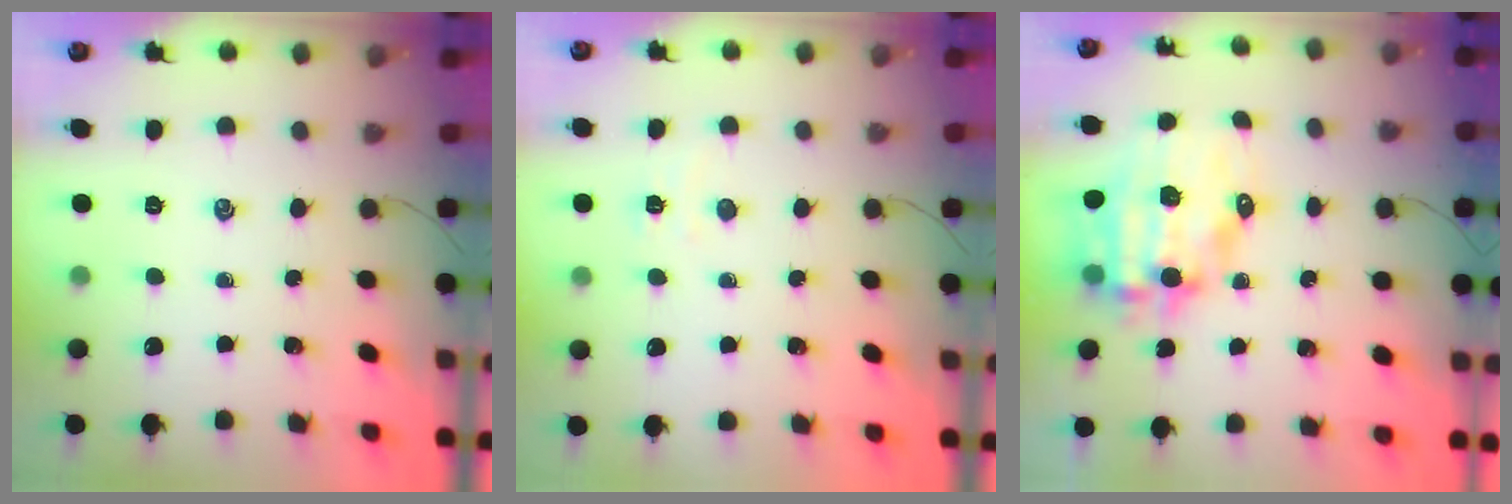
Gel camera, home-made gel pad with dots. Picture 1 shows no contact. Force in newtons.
{"total": 4.1, "press": 3.9, "slide": 1.0}
{"total": 11.5, "press": 11.2, "slide": 2.7}